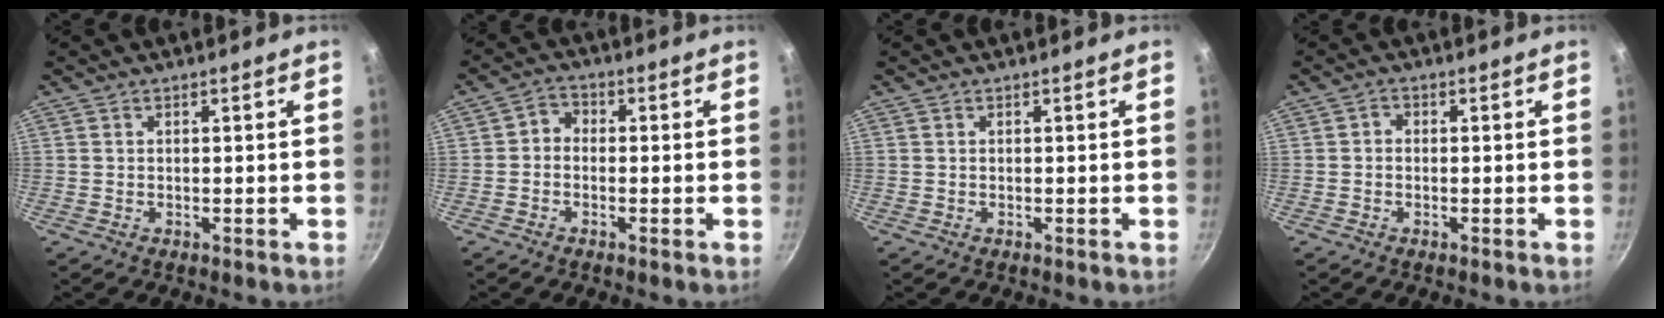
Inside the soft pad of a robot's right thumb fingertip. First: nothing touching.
{"total": 3.0, "force": [-0.7, 2.5, 1.5], "torque": [-0.014, 0.015, -0.025]}
{"total": 0.0}
{"total": 1.4, "force": [-0.3, 1.2, 0.6], "torque": [-0.009, 0.007, -0.009]}